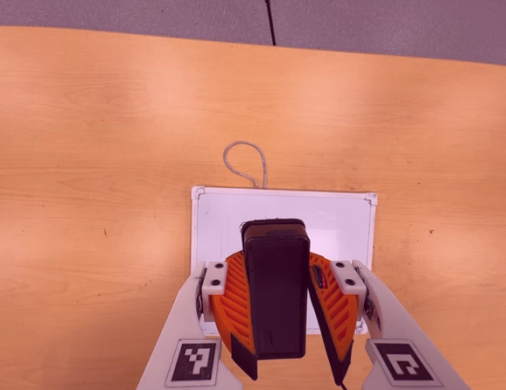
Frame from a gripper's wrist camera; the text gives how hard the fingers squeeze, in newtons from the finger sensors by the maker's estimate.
{"total": 9.4, "left": 9.5, "right": 9.2}